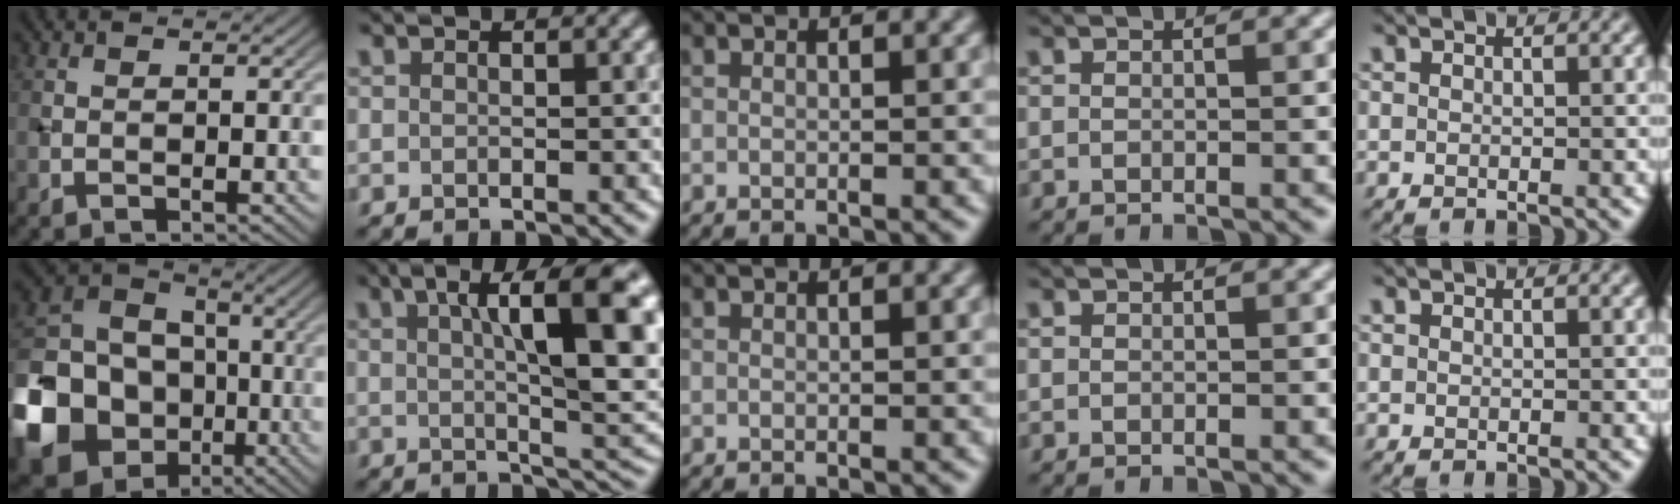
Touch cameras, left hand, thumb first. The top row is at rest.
{"thumb": {"total": 19.5, "force": [-6.3, 15.9, 9.2], "torque": [-0.242, -0.037, -0.135]}, "index": {"total": 12.3, "force": [3.0, 3.2, 11.5], "torque": [-0.129, 0.009, 0.043]}}